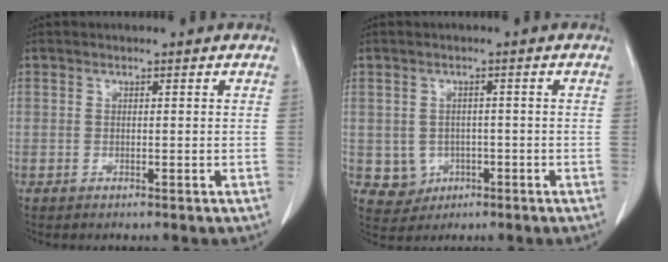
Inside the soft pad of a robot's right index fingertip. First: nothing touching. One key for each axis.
{"total": 4.1, "fx": -0.9, "fy": 4.0, "fz": 0.8, "tx": -0.006, "ty": 0.006, "tz": -0.005}